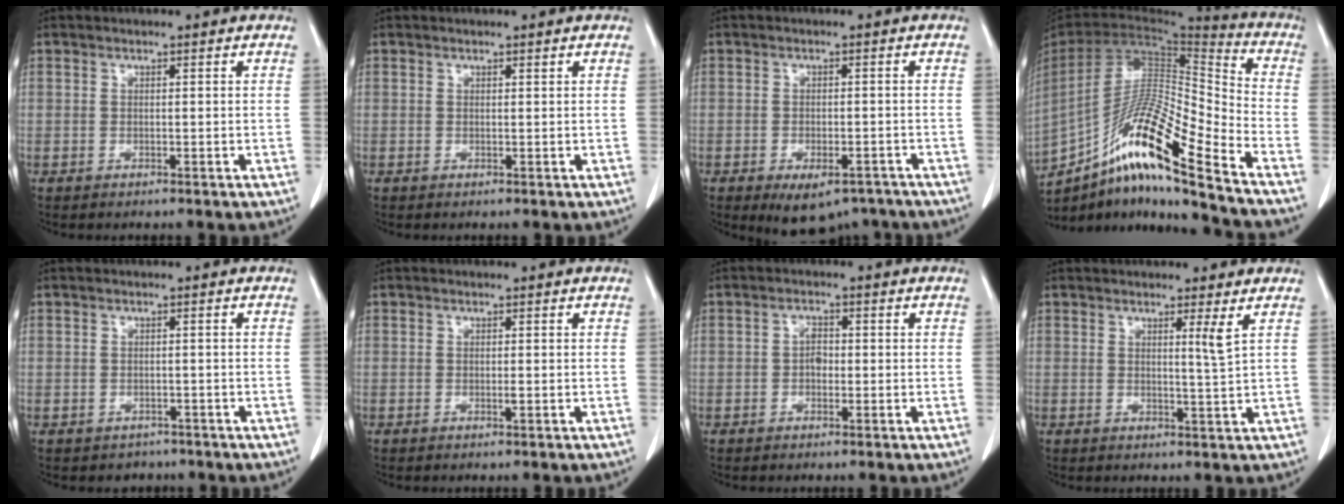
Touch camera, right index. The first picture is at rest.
{"total": 0.0}
{"total": 8.2, "force": [-6.1, 3.9, 3.8], "torque": [-0.042, 0.001, -0.084]}
{"total": 19.9, "force": [-13.3, 0.4, 14.8], "torque": [-0.295, -0.014, -0.245]}
{"total": 2.3, "force": [-1.6, 1.7, -0.2], "torque": [-0.004, 0.008, -0.023]}
{"total": 0.5, "force": [-0.1, 0.0, 0.5], "torque": [-0.010, -0.001, -0.002]}
{"total": 1.9, "force": [-0.3, 1.2, 1.4], "torque": [-0.020, 0.006, -0.007]}
{"total": 2.1, "force": [1.1, -0.8, 1.6], "torque": [-0.031, -0.014, 0.020]}